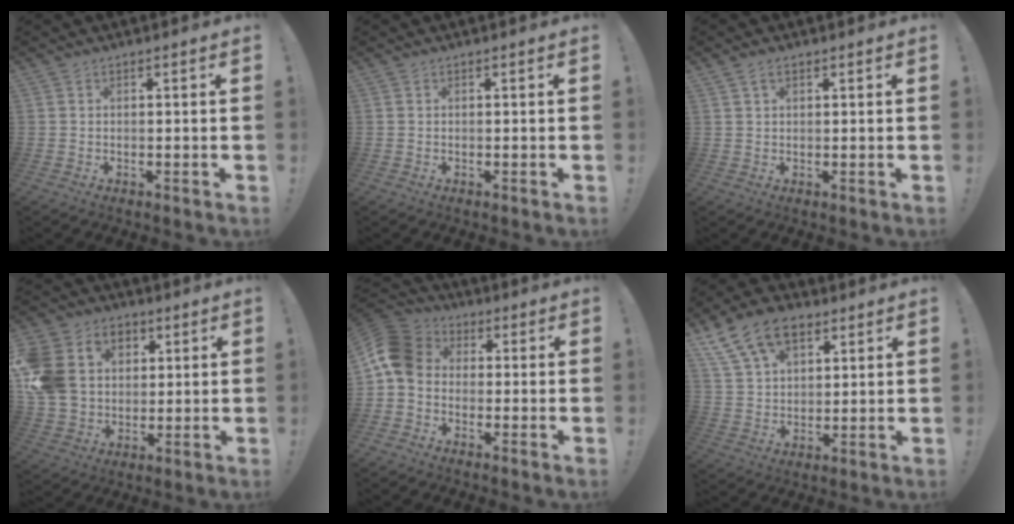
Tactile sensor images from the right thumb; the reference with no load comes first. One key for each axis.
{"total": 0.0}
{"total": 2.5, "fx": 1.5, "fy": 1.0, "fz": 1.7, "tx": -0.026, "ty": -0.003, "tz": 0.026}
{"total": 17.4, "fx": 3.5, "fy": 14.4, "fz": 9.2, "tx": -0.168, "ty": -0.005, "tz": 0.072}
{"total": 10.4, "fx": -0.6, "fy": 8.2, "fz": 6.4, "tx": -0.126, "ty": 0.021, "tz": -0.005}
{"total": 15.0, "fx": 8.1, "fy": 9.4, "fz": 8.3, "tx": -0.136, "ty": -0.034, "tz": 0.156}